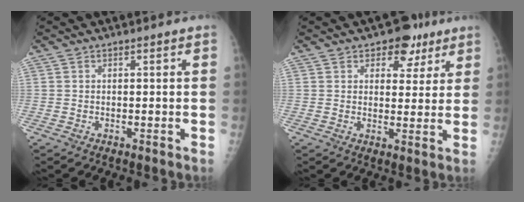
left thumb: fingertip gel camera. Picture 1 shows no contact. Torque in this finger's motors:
{"motor_torque": [0.11, 0.26, -0.14, -0.40, 0.06]}